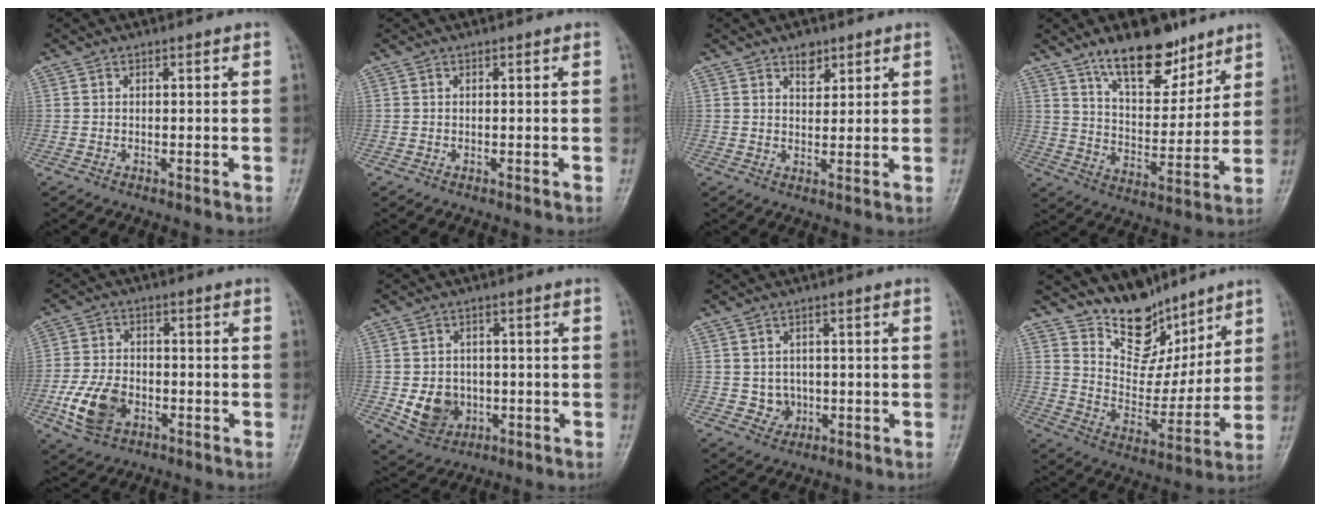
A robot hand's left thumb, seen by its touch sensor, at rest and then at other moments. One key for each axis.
{"total": 0.0}
{"total": 3.3, "fx": 2.1, "fy": 2.0, "fz": 1.5, "tx": -0.007, "ty": -0.013, "tz": 0.035}
{"total": 14.5, "fx": 10.1, "fy": 6.4, "fz": 8.1, "tx": -0.087, "ty": -0.068, "tz": 0.173}
{"total": 9.3, "fx": -3.3, "fy": 6.3, "fz": 6.1, "tx": -0.113, "ty": 0.011, "tz": -0.061}
{"total": 7.4, "fx": -1.4, "fy": 6.3, "fz": 3.7, "tx": -0.034, "ty": 0.004, "tz": -0.014}
{"total": 3.3, "fx": -0.3, "fy": 3.0, "fz": 1.2, "tx": -0.002, "ty": 0.003, "tz": 0.002}
{"total": 13.3, "fx": 10.6, "fy": 7.1, "fz": 3.7, "tx": -0.010, "ty": -0.077, "tz": 0.193}